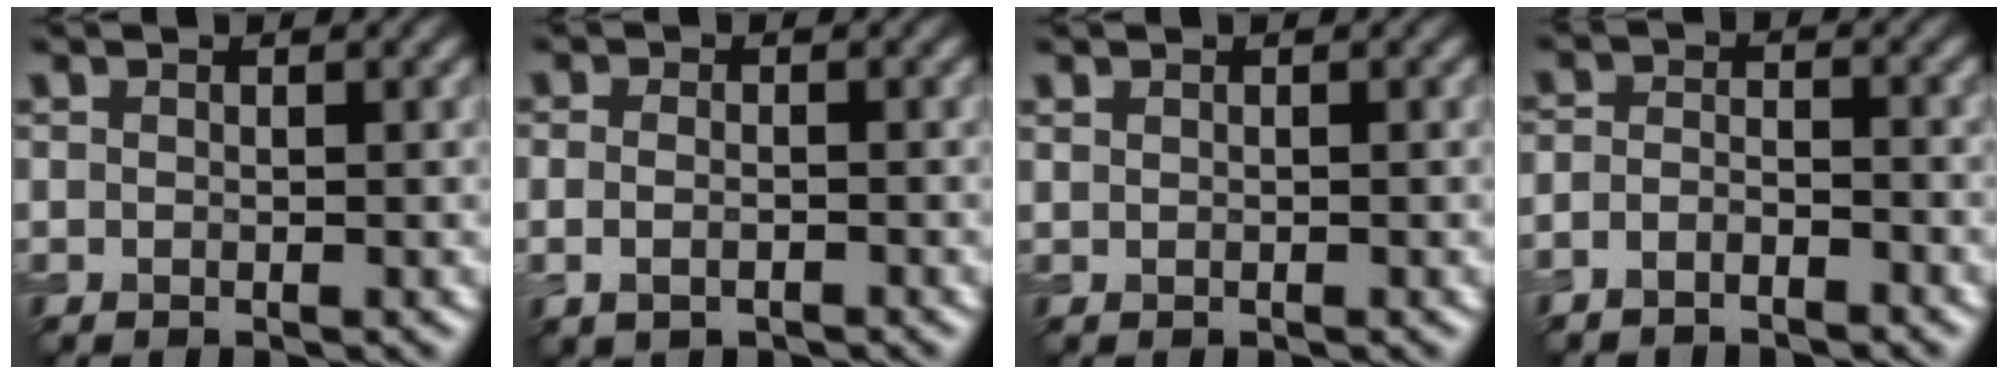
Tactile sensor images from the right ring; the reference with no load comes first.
{"total": 1.8, "force": [-0.6, 0.9, 1.4], "torque": [-0.031, -0.006, -0.012]}
{"total": 0.0}
{"total": 2.2, "force": [-1.8, 0.8, 1.0], "torque": [-0.018, 0.002, -0.039]}